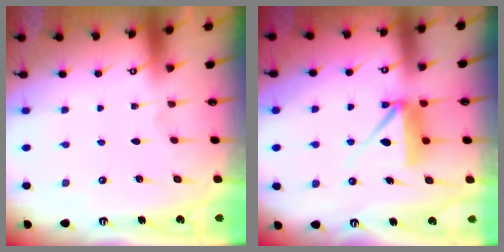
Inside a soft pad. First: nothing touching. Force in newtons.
{"total": 8.4, "press": 8.4, "slide": 0.6}